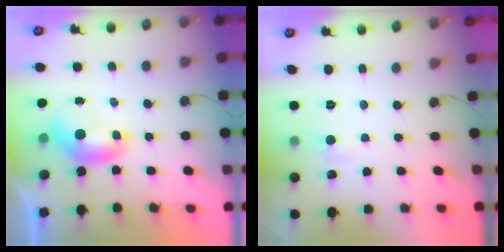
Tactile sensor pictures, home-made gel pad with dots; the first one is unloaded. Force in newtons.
{"total": 1.6, "press": 1.5, "slide": 0.5}